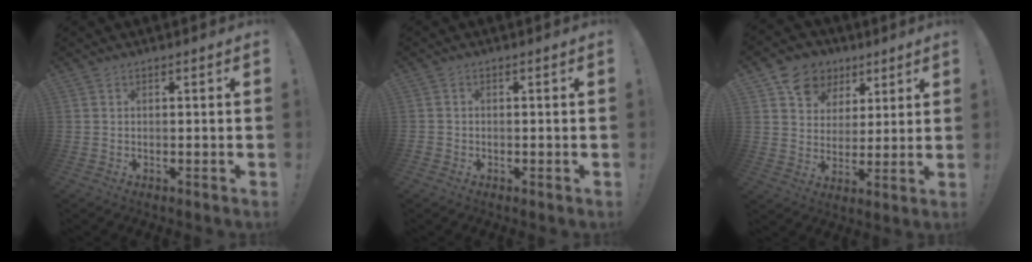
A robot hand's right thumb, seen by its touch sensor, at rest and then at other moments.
{"total": 1.1, "force": [-0.7, 0.8, 0.2], "torque": [-0.001, 0.003, -0.013]}
{"total": 11.6, "force": [5.7, 9.5, 3.5], "torque": [-0.045, -0.032, 0.113]}